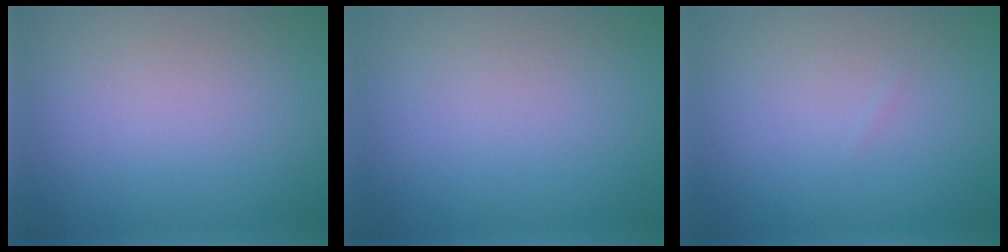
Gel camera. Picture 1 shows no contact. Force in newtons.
{"total": 0.0}
{"total": 0.0}